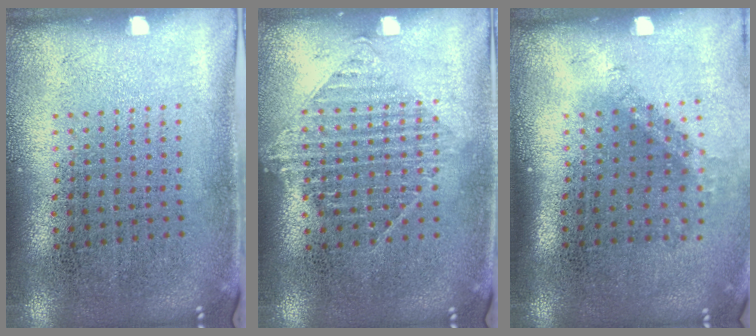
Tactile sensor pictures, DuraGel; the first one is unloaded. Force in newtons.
{"total": 1.0, "press": 1.0, "slide": 0.4}
{"total": 1.3, "press": 0.9, "slide": 0.9}